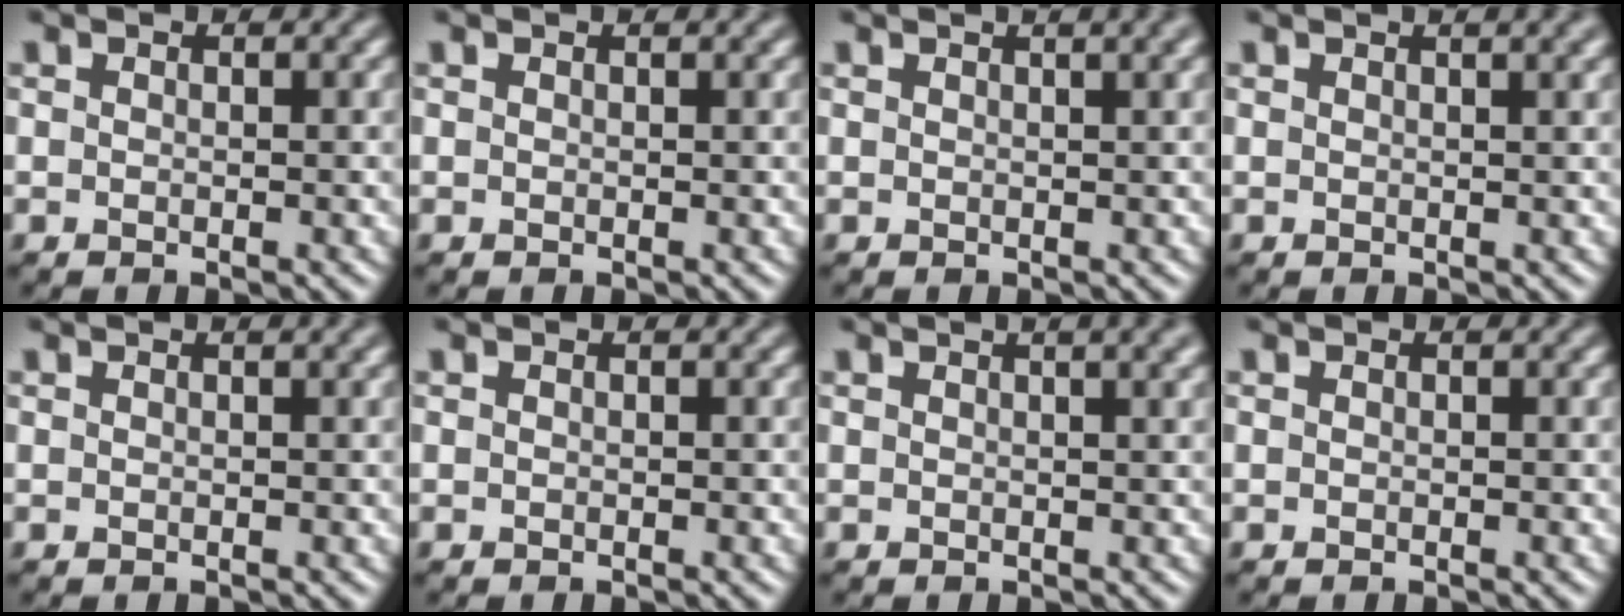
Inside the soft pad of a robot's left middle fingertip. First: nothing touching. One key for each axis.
{"total": 0.9, "fx": 0.7, "fy": 0.2, "fz": 0.5, "tx": -0.012, "ty": 0.000, "tz": 0.006}
{"total": 4.7, "fx": 2.8, "fy": 1.9, "fz": 3.3, "tx": -0.023, "ty": 0.025, "tz": 0.008}
{"total": 4.1, "fx": 2.6, "fy": 1.6, "fz": 2.7, "tx": -0.017, "ty": 0.019, "tz": 0.008}
{"total": 1.3, "fx": 0.9, "fy": 0.4, "fz": 0.9, "tx": -0.014, "ty": 0.000, "tz": 0.009}
{"total": 0.0}
{"total": 6.2, "fx": 3.7, "fy": 2.5, "fz": 4.2, "tx": -0.030, "ty": 0.038, "tz": 0.018}
{"total": 0.0}